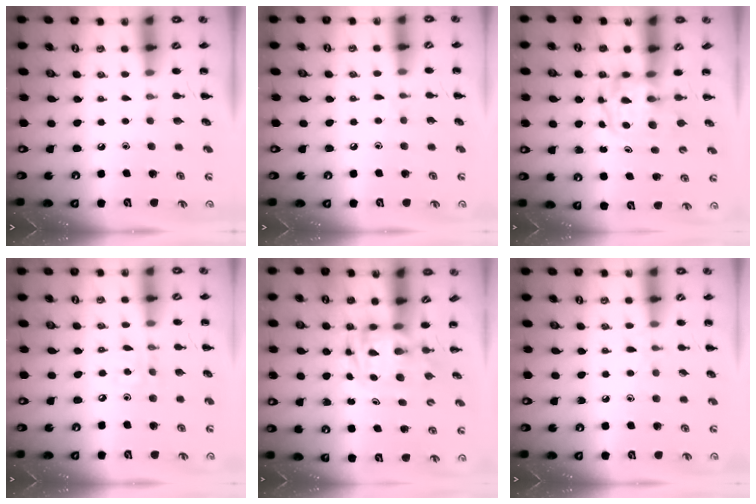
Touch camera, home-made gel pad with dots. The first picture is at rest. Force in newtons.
{"total": 3.9, "press": 3.6, "slide": 1.5}
{"total": 3.9, "press": 3.9, "slide": 0.6}
{"total": 3.1, "press": 3.1, "slide": 0.5}
{"total": 2.7, "press": 2.7, "slide": 0.5}
{"total": 6.6, "press": 6.3, "slide": 1.9}